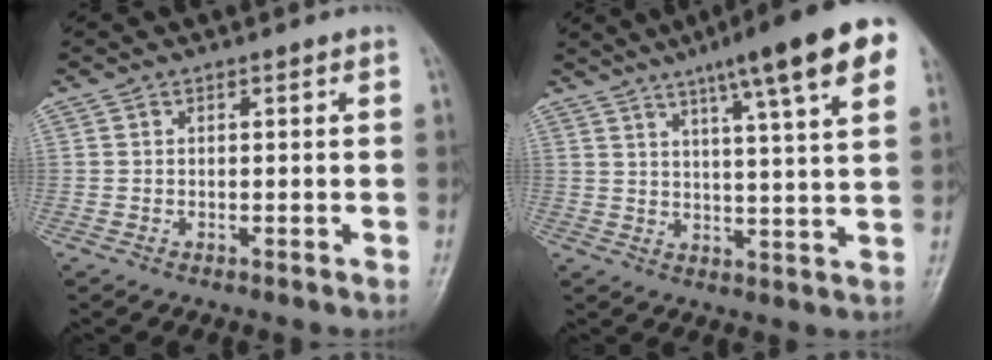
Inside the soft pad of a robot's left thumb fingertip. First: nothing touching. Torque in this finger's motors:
{"motor_torque": [3.09, 0.82, 1.89, -0.88, 0.20]}